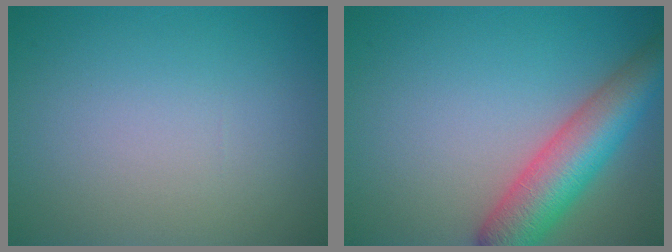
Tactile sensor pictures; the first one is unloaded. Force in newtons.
{"total": 7.4, "press": 7.4, "slide": 0.4}